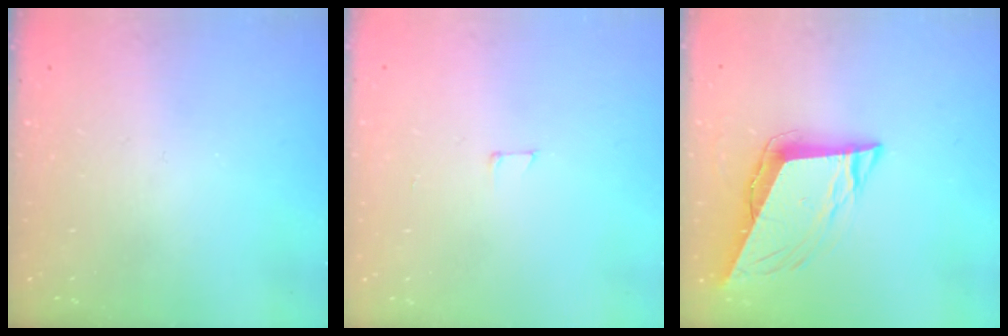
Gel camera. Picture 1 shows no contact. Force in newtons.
{"total": 2.9, "press": 2.9, "slide": 0.2}
{"total": 10.9, "press": 10.3, "slide": 3.4}